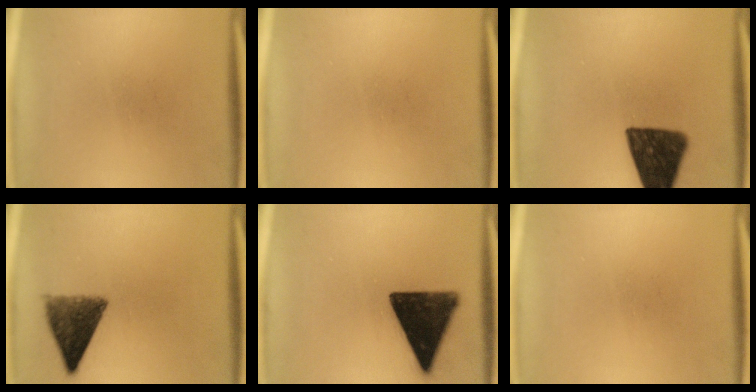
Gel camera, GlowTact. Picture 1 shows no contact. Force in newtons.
{"total": 0.0}
{"total": 13.9}
{"total": 8.8}
{"total": 15.5}
{"total": 0.0}